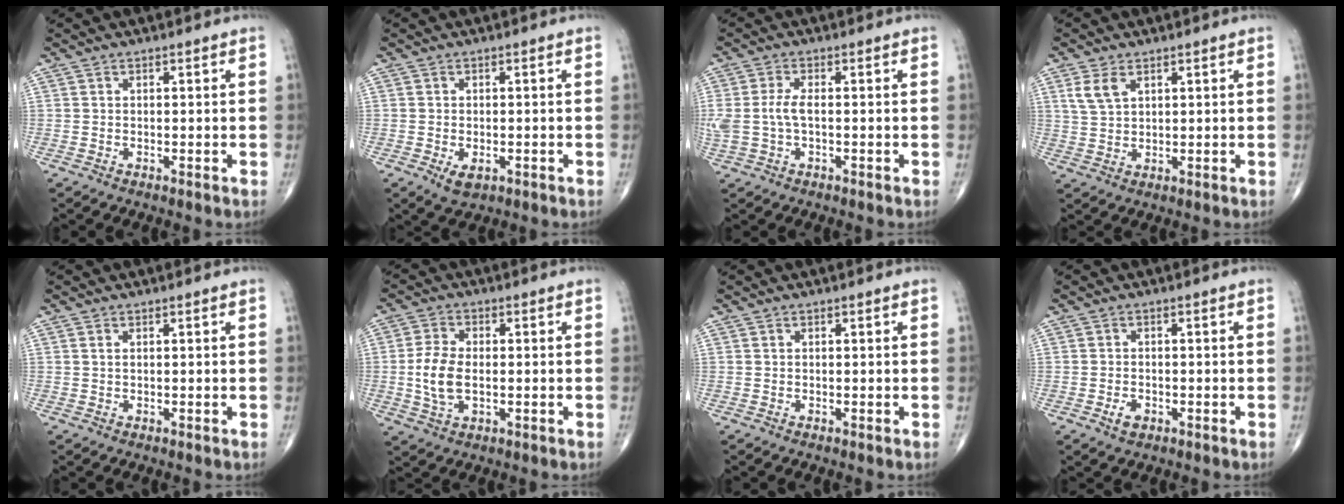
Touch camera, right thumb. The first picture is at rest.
{"total": 3.2, "force": [-1.1, 1.9, 2.3], "torque": [-0.037, -0.001, -0.011]}
{"total": 5.2, "force": [-0.1, 2.5, 4.6], "torque": [-0.123, 0.010, -0.002]}
{"total": 4.4, "force": [2.2, 2.5, 2.9], "torque": [-0.058, -0.001, 0.050]}
{"total": 0.6, "force": [0.3, 0.2, 0.4], "torque": [-0.010, 0.005, 0.007]}
{"total": 7.6, "force": [-0.6, 4.3, 6.3], "torque": [-0.133, 0.001, -0.011]}
{"total": 0.0}
{"total": 2.4, "force": [-1.0, 1.6, 1.5], "torque": [-0.023, 0.002, -0.014]}